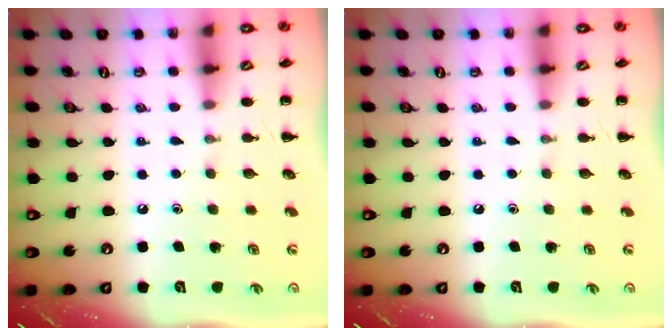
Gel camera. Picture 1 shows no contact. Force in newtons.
{"total": 0.0}